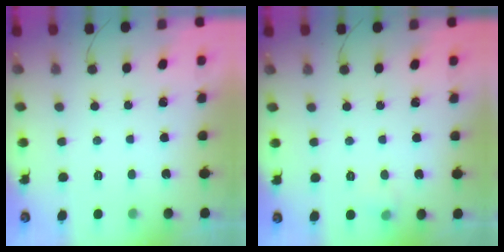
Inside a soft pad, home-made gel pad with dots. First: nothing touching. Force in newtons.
{"total": 4.7, "press": 4.4, "slide": 1.6}